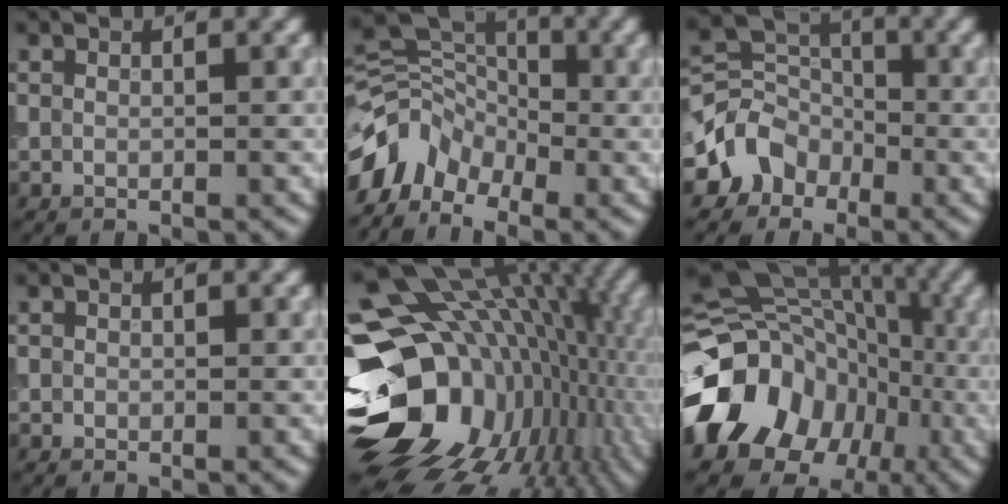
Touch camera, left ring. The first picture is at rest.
{"total": 4.7, "force": [-3.0, 3.1, 1.7], "torque": [-0.020, 0.003, -0.073]}
{"total": 4.1, "force": [-2.0, 3.4, 1.1], "torque": [-0.010, 0.007, -0.049]}
{"total": 0.0}
{"total": 19.4, "force": [-1.3, 14.1, 13.2], "torque": [-0.218, -0.026, 0.016]}
{"total": 14.5, "force": [-5.5, 11.6, 6.6], "torque": [-0.139, 0.003, -0.101]}